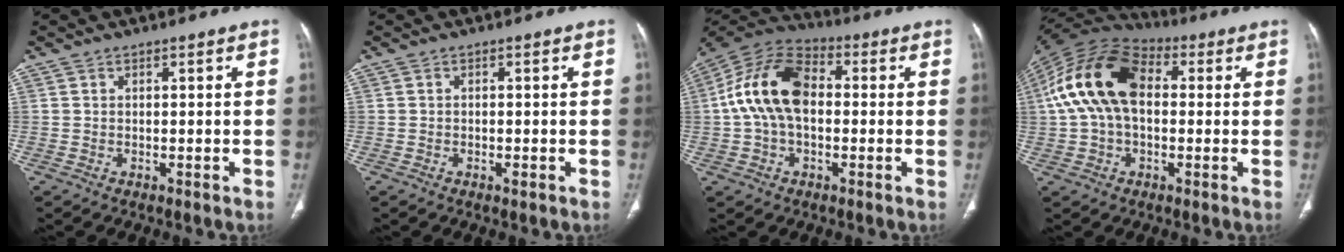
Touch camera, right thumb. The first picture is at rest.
{"total": 0.8, "force": [-0.4, 0.4, 0.7], "torque": [-0.012, -0.001, -0.007]}
{"total": 15.1, "force": [0.6, 9.6, 11.7], "torque": [-0.218, 0.037, -0.001]}
{"total": 17.1, "force": [2.0, 10.8, 13.1], "torque": [-0.250, 0.041, 0.028]}